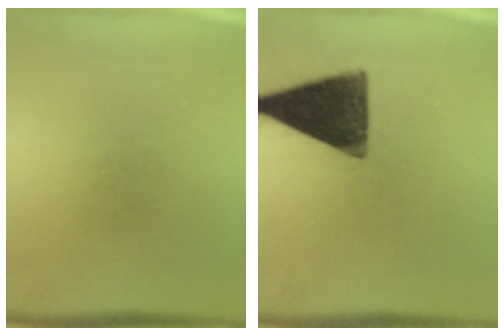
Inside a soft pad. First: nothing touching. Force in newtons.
{"total": 13.8}